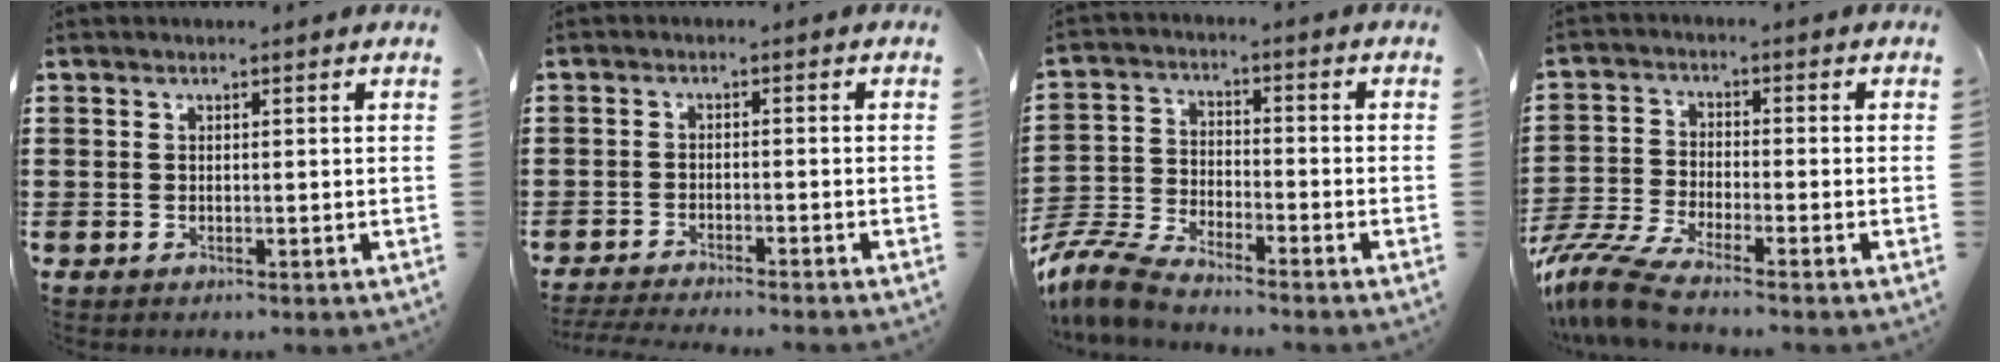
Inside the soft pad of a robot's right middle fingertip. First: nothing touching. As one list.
[{"total": 2.8, "force": [-2.7, -0.4, 0.5], "torque": [-0.015, -0.005, -0.058]}, {"total": 7.4, "force": [-7.0, 0.8, 2.3], "torque": [-0.067, 0.004, -0.144]}, {"total": 7.1, "force": [-6.1, 0.6, 3.6], "torque": [-0.100, -0.015, -0.125]}]